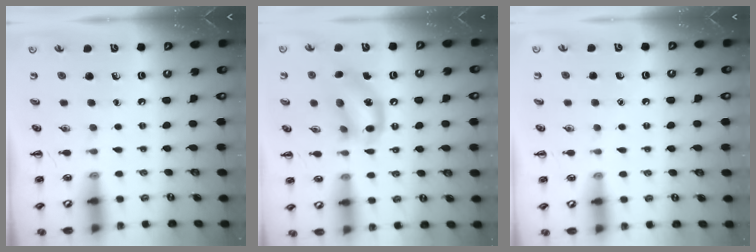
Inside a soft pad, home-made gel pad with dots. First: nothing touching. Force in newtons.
{"total": 13.6, "press": 13.3, "slide": 2.7}
{"total": 1.4, "press": 1.4, "slide": 0.1}